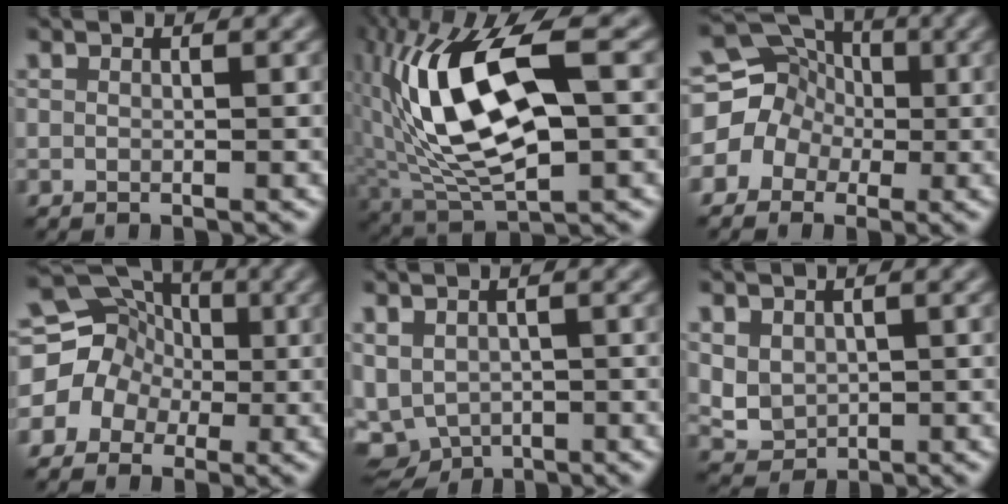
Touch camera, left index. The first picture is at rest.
{"total": 12.9, "force": [2.0, 5.5, 11.5], "torque": [-0.228, 0.008, 0.035]}
{"total": 9.6, "force": [-0.5, 9.0, 3.1], "torque": [-0.064, 0.039, -0.056]}
{"total": 10.6, "force": [-0.7, 10.0, 3.6], "torque": [-0.076, 0.041, -0.055]}
{"total": 4.6, "force": [-1.3, 3.5, 2.7], "torque": [-0.053, -0.019, -0.007]}
{"total": 2.4, "force": [0.4, 2.0, 1.1], "torque": [-0.029, -0.009, 0.014]}